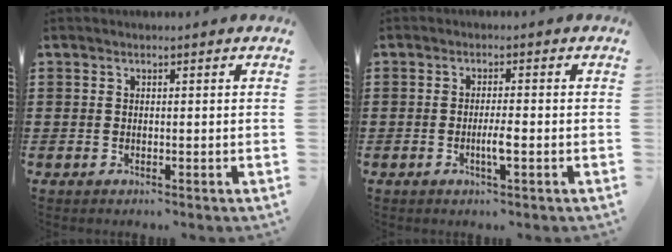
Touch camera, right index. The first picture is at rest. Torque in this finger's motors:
{"motor_torque": [1.07, 1.07, 0.33, 0.10]}